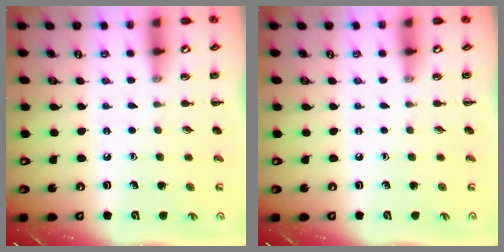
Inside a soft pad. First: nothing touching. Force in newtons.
{"total": 0.0}